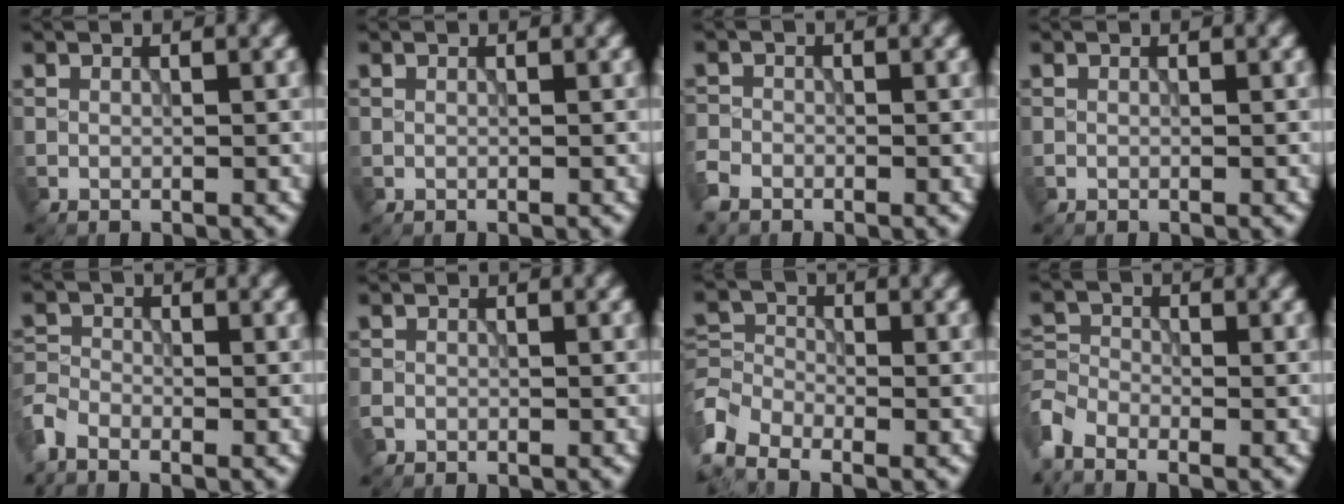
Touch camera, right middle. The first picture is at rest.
{"total": 0.0}
{"total": 2.1, "force": [-1.6, 1.3, 0.6], "torque": [-0.015, -0.003, -0.042]}
{"total": 0.0}
{"total": 2.9, "force": [-2.3, 1.2, 1.2], "torque": [-0.027, -0.005, -0.063]}
{"total": 0.9, "force": [-0.5, 0.8, 0.1], "torque": [0.000, -0.004, -0.014]}
{"total": 4.1, "force": [-2.5, 2.5, 2.1], "torque": [-0.044, -0.001, -0.048]}
{"total": 3.3, "force": [-2.5, 1.7, 1.4], "torque": [-0.034, -0.006, -0.059]}